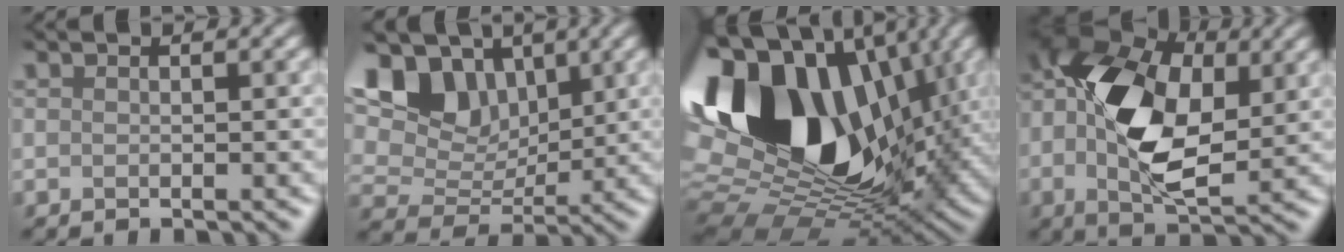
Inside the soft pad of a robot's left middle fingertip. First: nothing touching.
{"total": 7.1, "force": [4.5, 4.7, 2.8], "torque": [-0.055, 0.008, 0.069]}
{"total": 18.4, "force": [4.0, 12.8, 12.6], "torque": [-0.261, 0.008, 0.072]}
{"total": 10.1, "force": [0.8, 5.7, 8.3], "torque": [-0.178, 0.008, 0.011]}